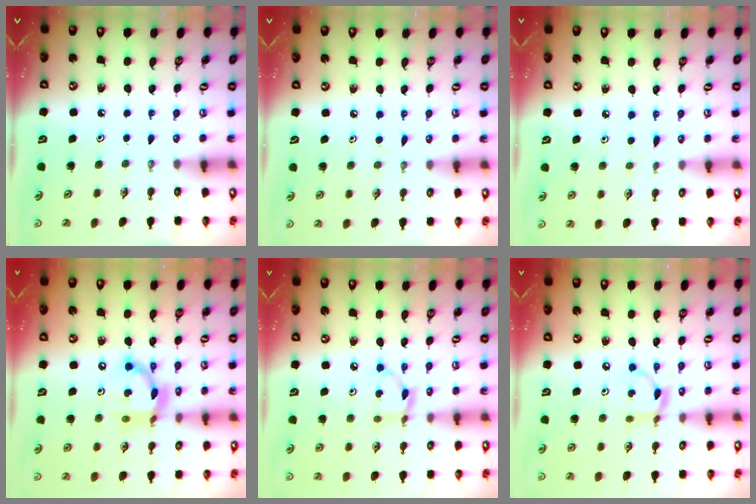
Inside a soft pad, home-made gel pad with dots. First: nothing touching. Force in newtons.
{"total": 2.1, "press": 2.1, "slide": 0.3}
{"total": 3.5, "press": 3.5, "slide": 0.4}
{"total": 12.6, "press": 12.6, "slide": 0.8}
{"total": 4.7, "press": 4.7, "slide": 0.3}
{"total": 6.7, "press": 6.7, "slide": 0.2}